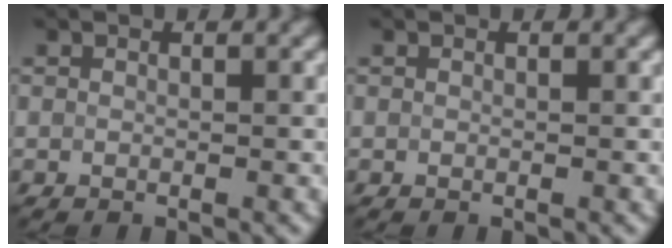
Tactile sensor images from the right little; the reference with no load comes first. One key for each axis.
{"total": 0.0}